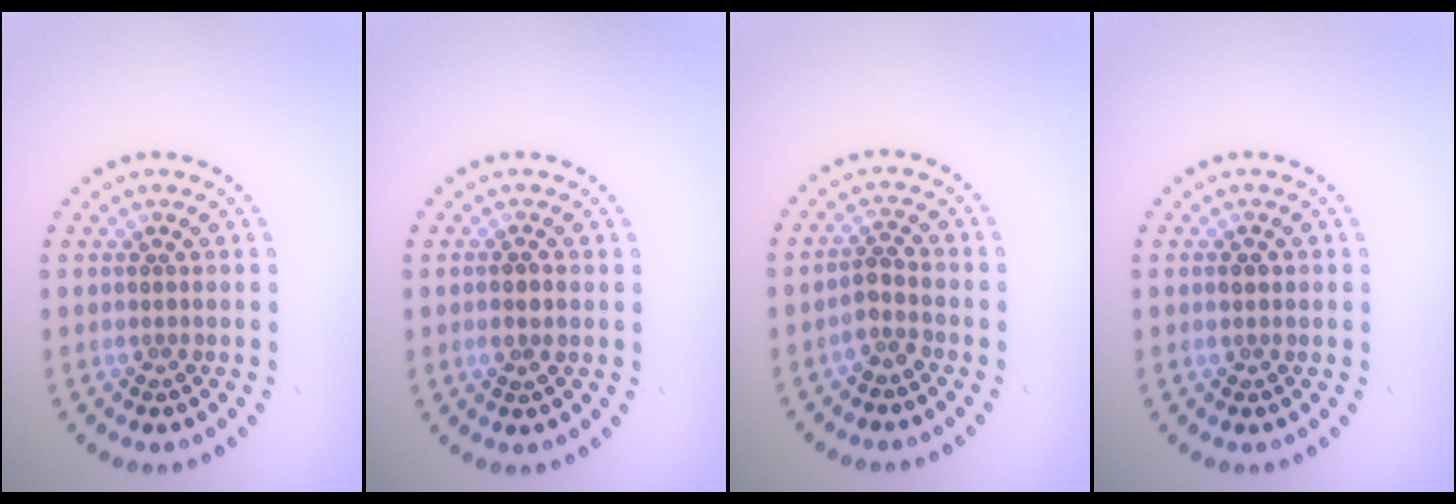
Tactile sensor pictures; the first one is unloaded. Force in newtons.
{"total": 1.0, "press": 0.9, "slide": 0.4}
{"total": 1.8, "press": 1.5, "slide": 1.0}
{"total": 1.2, "press": 1.2, "slide": 0.1}